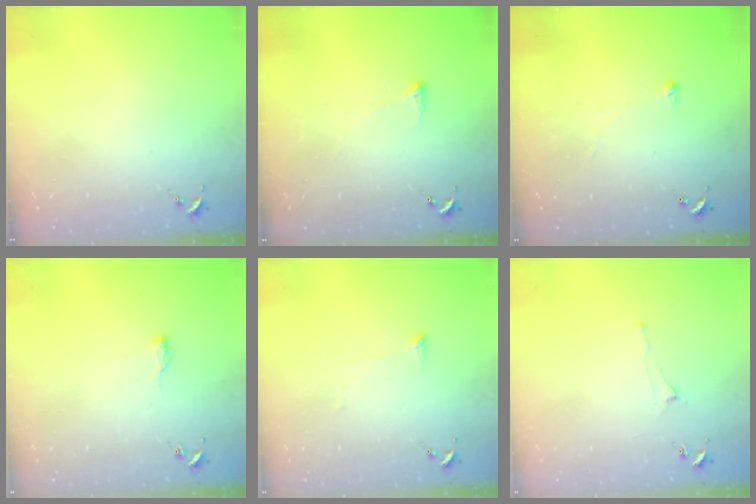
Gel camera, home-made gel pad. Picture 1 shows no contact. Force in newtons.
{"total": 4.5, "press": 4.4, "slide": 0.7}
{"total": 2.9, "press": 2.9, "slide": 0.3}
{"total": 8.0, "press": 8.0, "slide": 0.7}
{"total": 3.4, "press": 3.3, "slide": 0.5}
{"total": 3.3, "press": 3.3, "slide": 0.5}